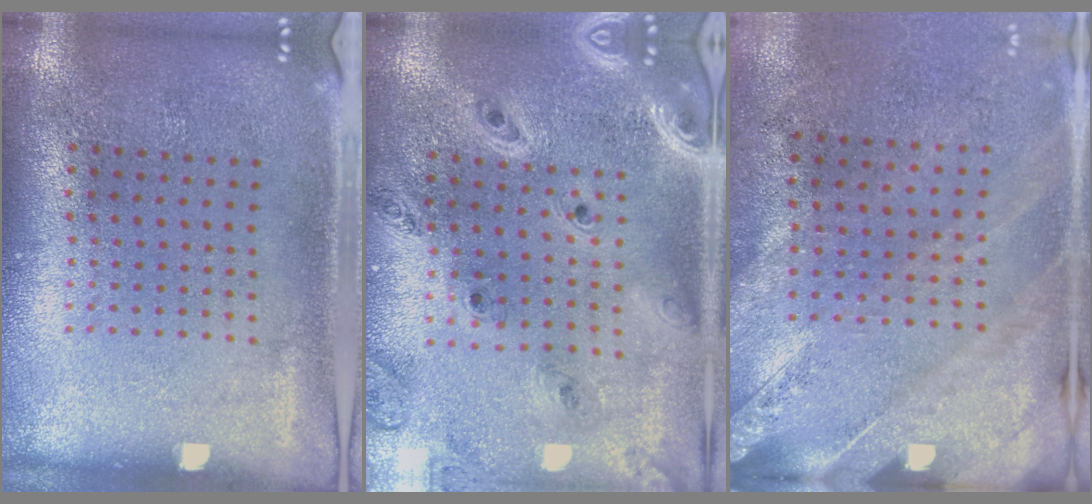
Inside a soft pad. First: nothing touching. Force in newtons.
{"total": 1.6, "press": 1.6, "slide": 0.3}
{"total": 2.5, "press": 2.0, "slide": 1.5}